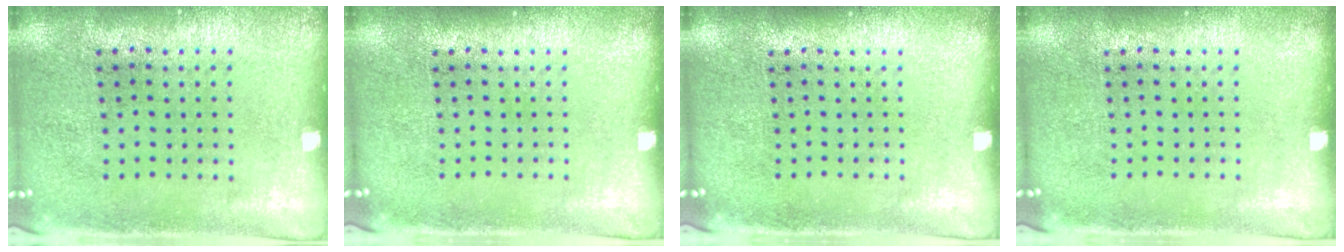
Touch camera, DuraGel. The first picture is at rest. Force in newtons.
{"total": 0.0}
{"total": 0.0}
{"total": 0.0}